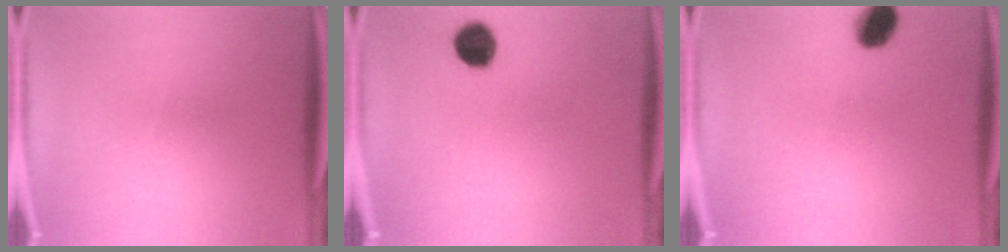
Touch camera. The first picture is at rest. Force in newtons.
{"total": 6.4}
{"total": 6.4}